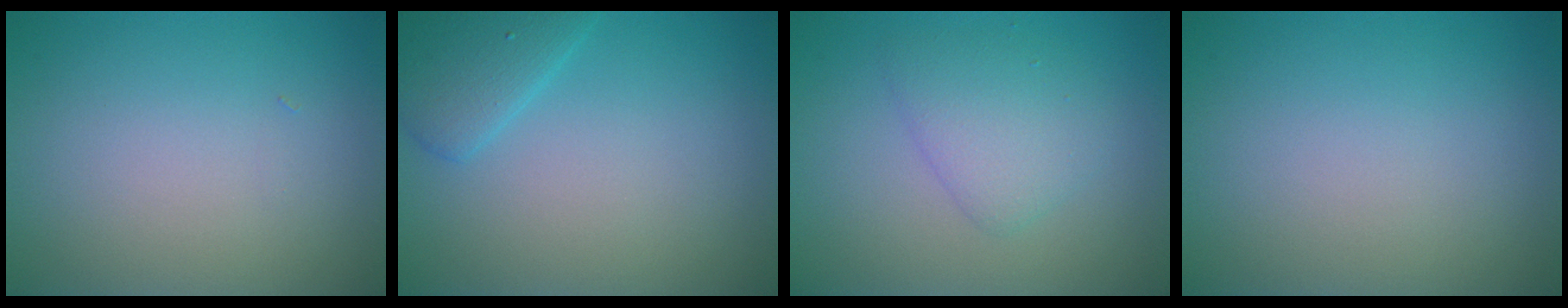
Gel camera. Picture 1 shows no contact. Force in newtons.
{"total": 2.9, "press": 2.9, "slide": 0.1}
{"total": 2.9, "press": 2.9, "slide": 0.0}
{"total": 0.0}